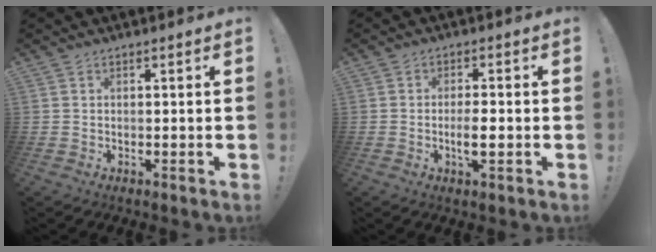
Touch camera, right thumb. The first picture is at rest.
{"total": 4.8, "force": [-1.2, 1.1, 4.5], "torque": [-0.089, -0.004, -0.025]}